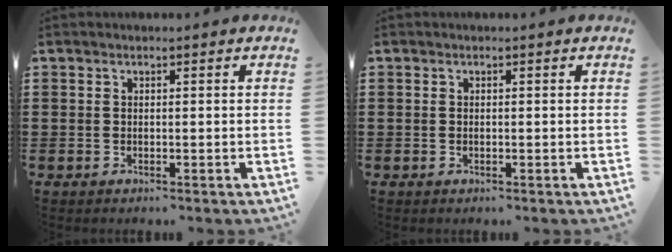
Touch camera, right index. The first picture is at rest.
{"total": 0.0}